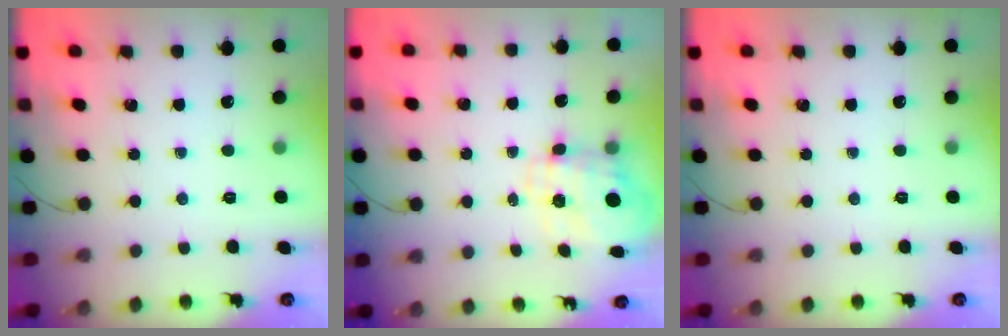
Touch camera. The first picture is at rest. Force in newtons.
{"total": 3.5, "press": 3.3, "slide": 1.2}
{"total": 0.0}